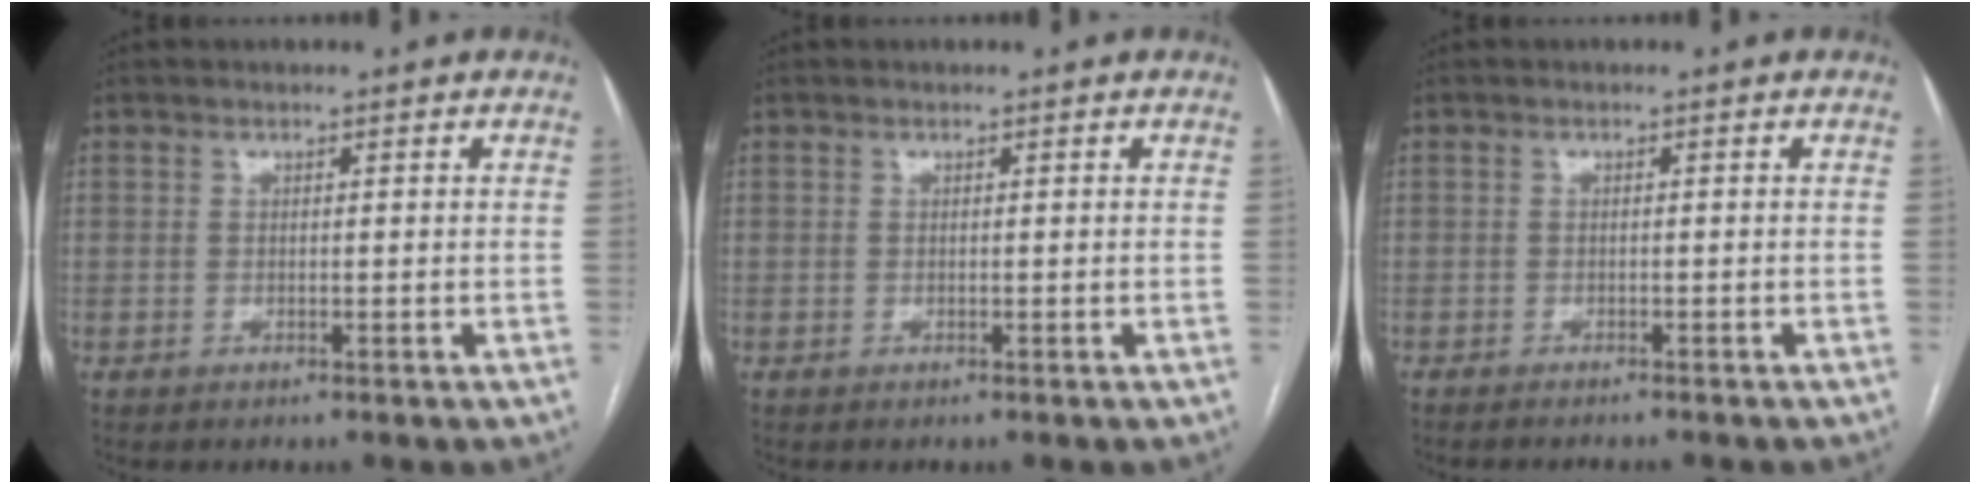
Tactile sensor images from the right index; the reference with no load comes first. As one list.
[{"total": 0.0}, {"total": 3.7, "force": [-3.3, 0.8, 1.4], "torque": [-0.017, -0.005, -0.040]}]